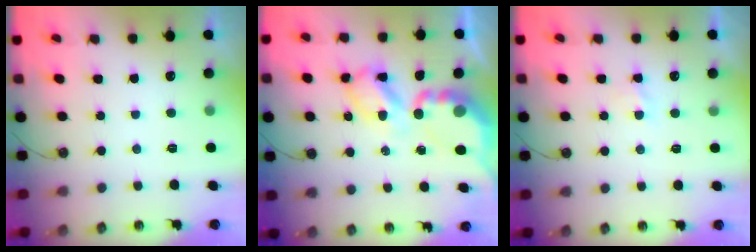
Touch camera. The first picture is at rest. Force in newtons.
{"total": 12.0, "press": 11.9, "slide": 0.7}
{"total": 2.3, "press": 2.3, "slide": 0.4}